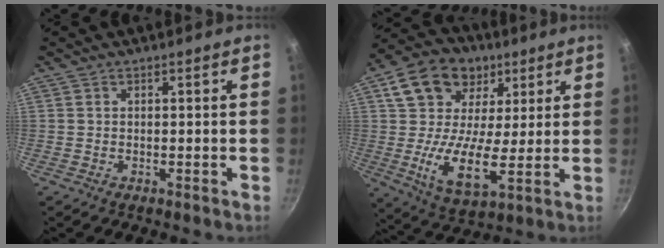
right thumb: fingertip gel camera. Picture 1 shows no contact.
{"total": 18.7, "force": [5.1, 13.0, 12.4], "torque": [-0.193, -0.006, 0.078]}